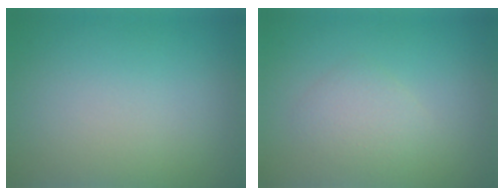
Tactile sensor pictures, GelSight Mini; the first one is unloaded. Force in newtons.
{"total": 2.1, "press": 2.1, "slide": 0.0}